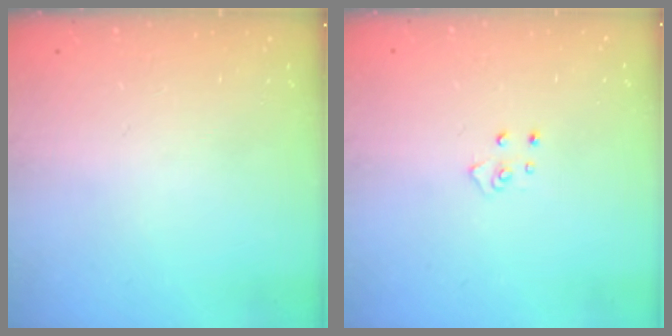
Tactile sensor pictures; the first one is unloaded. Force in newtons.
{"total": 3.9, "press": 3.8, "slide": 0.4}